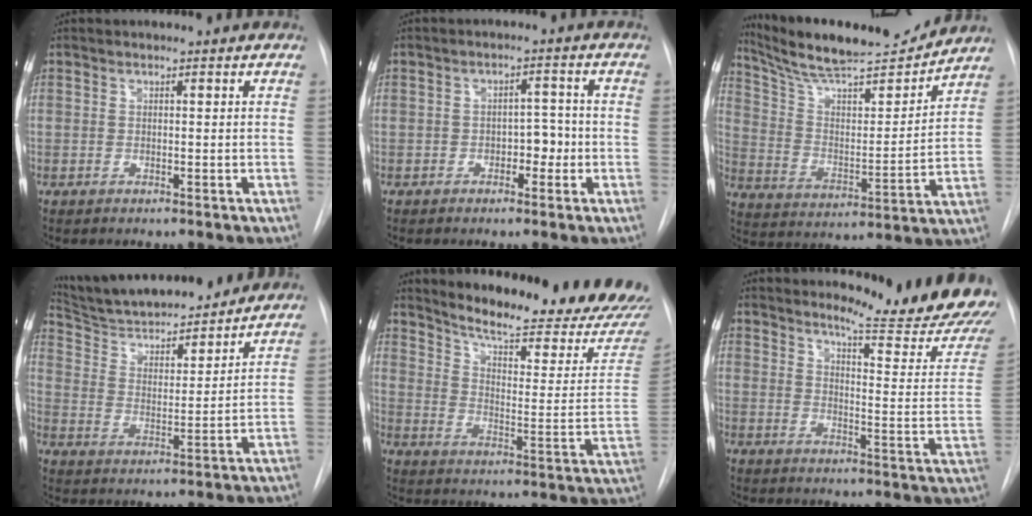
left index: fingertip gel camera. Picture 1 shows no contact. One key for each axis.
{"total": 3.3, "fx": -1.2, "fy": 2.0, "fz": 2.4, "tx": -0.024, "ty": 0.007, "tz": -0.019}
{"total": 19.0, "fx": 17.5, "fy": 1.9, "fz": 7.1, "tx": -0.123, "ty": -0.013, "tz": 0.280}
{"total": 18.9, "fx": 17.4, "fy": 3.0, "fz": 6.8, "tx": -0.109, "ty": -0.001, "tz": 0.271}
{"total": 23.5, "fx": 21.9, "fy": 1.4, "fz": 8.4, "tx": -0.123, "ty": -0.102, "tz": 0.279}
{"total": 19.2, "fx": 17.6, "fy": 0.3, "fz": 7.6, "tx": -0.101, "ty": -0.127, "tz": 0.203}